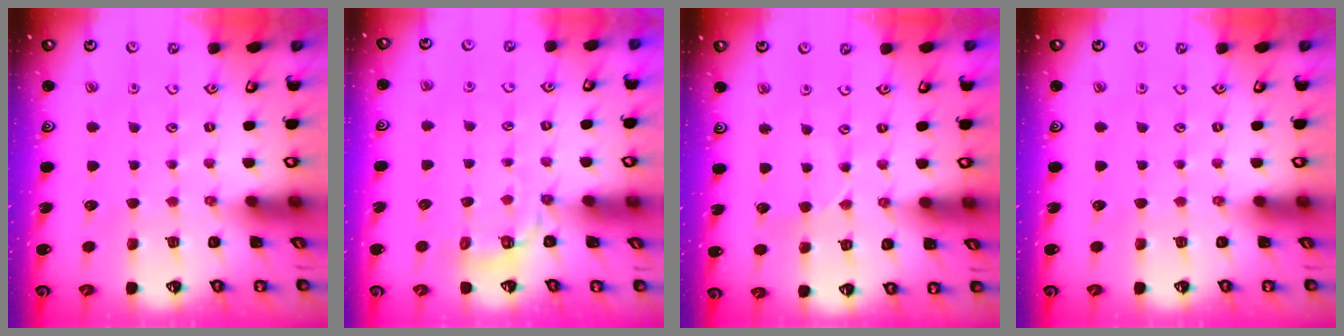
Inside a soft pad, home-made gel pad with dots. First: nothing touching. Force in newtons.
{"total": 4.0, "press": 3.6, "slide": 1.7}
{"total": 2.2, "press": 2.2, "slide": 0.3}
{"total": 0.0}